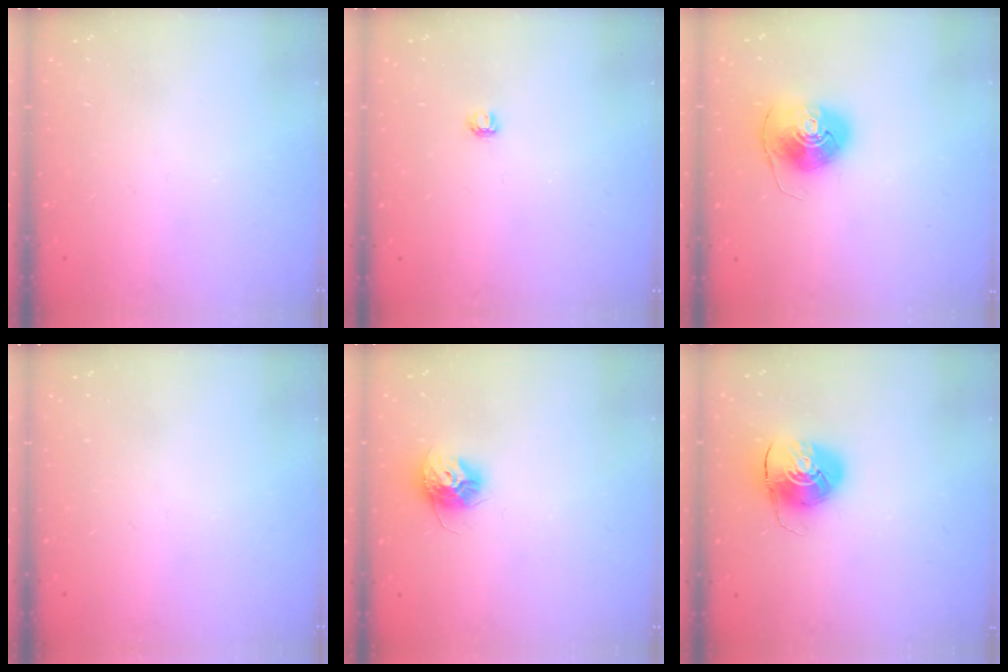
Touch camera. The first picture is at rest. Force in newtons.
{"total": 3.2, "press": 3.2, "slide": 0.4}
{"total": 8.3, "press": 8.3, "slide": 0.5}
{"total": 0.0}
{"total": 10.3, "press": 10.3, "slide": 0.7}
{"total": 9.1, "press": 9.1, "slide": 0.5}